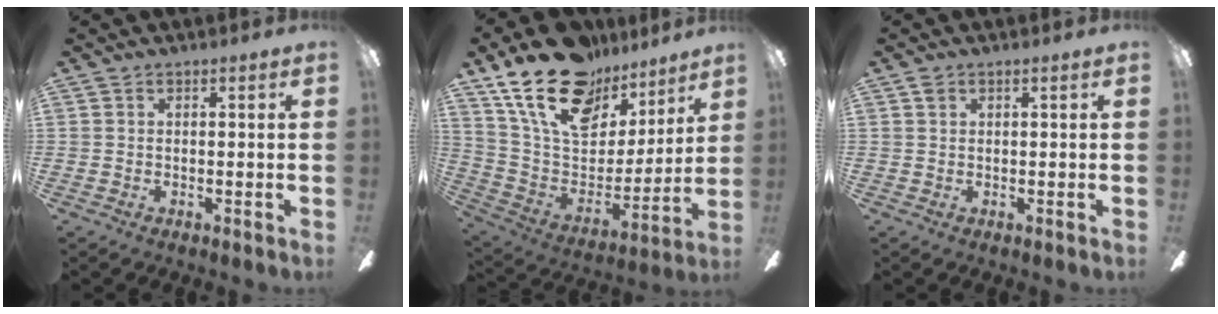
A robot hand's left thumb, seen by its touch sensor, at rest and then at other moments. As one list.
[{"total": 23.6, "force": [16.2, 12.6, 11.8], "torque": [-0.209, -0.093, 0.296]}, {"total": 0.9, "force": [0.6, 0.6, 0.3], "torque": [-0.008, 0.003, 0.010]}]